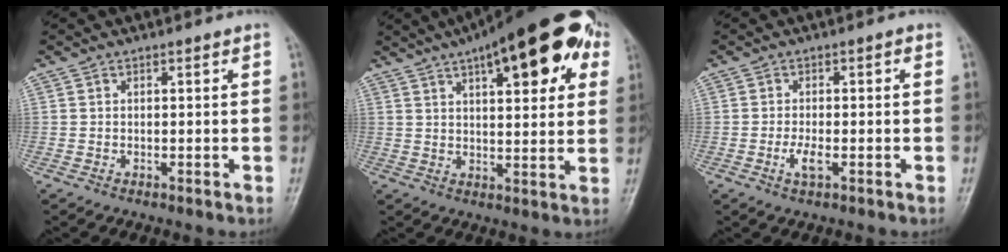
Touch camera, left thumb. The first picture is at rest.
{"total": 22.3, "force": [10.3, 8.1, 18.0], "torque": [-0.227, 0.009, 0.141]}
{"total": 3.7, "force": [-1.0, 1.5, 3.2], "torque": [-0.059, 0.006, -0.020]}